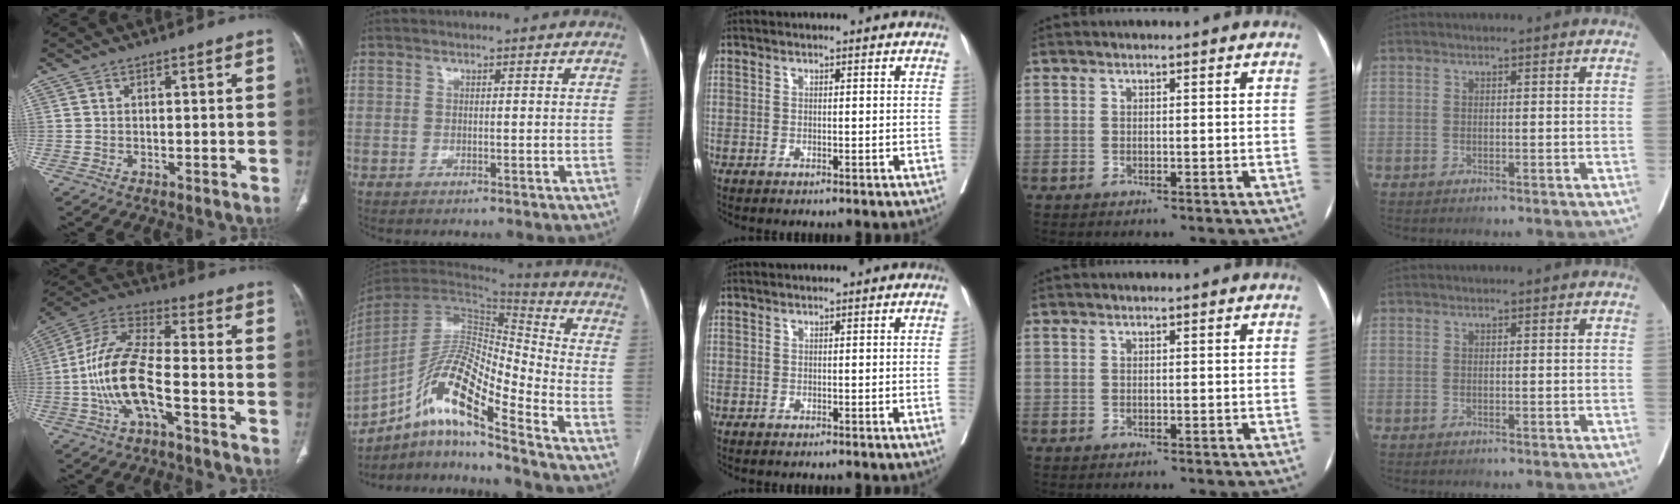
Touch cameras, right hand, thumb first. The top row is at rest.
{"thumb": {"total": 14.3, "force": [-4.1, 5.3, 12.7], "torque": [-0.268, 0.043, -0.080]}, "index": {"total": 16.6, "force": [-10.4, 1.6, 12.8], "torque": [-0.250, 0.008, -0.187]}, "middle": {"total": 1.0, "force": [0.0, -0.1, 1.0], "torque": [-0.014, 0.005, -0.001]}}